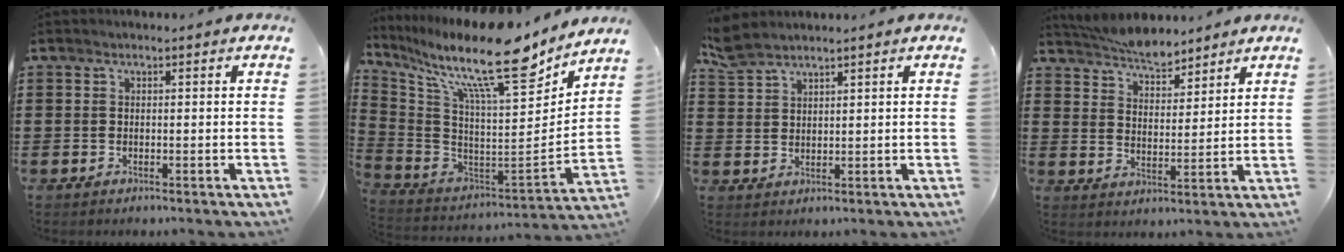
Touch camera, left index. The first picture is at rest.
{"total": 15.9, "force": [11.6, 2.9, 10.6], "torque": [-0.200, -0.084, 0.186]}
{"total": 3.5, "force": [3.0, 1.0, 1.3], "torque": [-0.037, -0.002, 0.058]}
{"total": 5.5, "force": [5.2, 1.1, 1.2], "torque": [-0.043, -0.017, 0.096]}